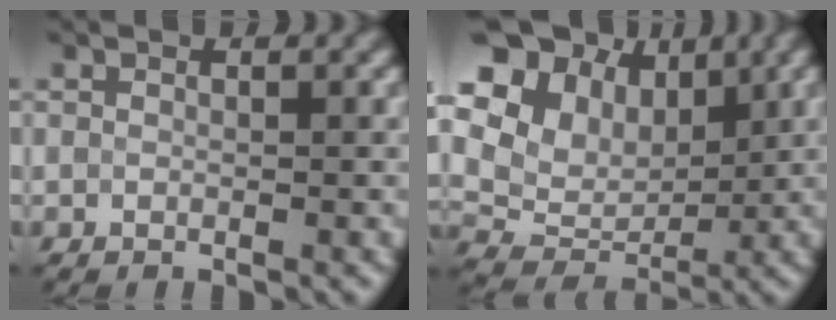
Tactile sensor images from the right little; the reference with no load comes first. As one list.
[{"total": 14.0, "force": [5.0, 10.5, 7.7], "torque": [-0.162, 0.039, 0.085]}]